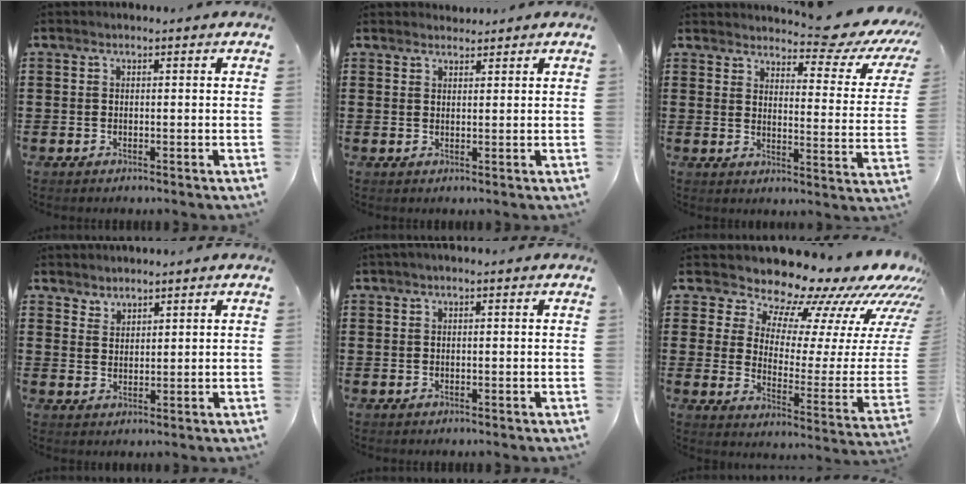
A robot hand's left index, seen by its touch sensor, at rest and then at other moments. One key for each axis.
{"total": 1.8, "fx": 1.7, "fy": 0.5, "fz": -0.1, "tx": -0.003, "ty": 0.001, "tz": 0.034}
{"total": 6.1, "fx": 5.6, "fy": 0.3, "fz": 2.4, "tx": -0.042, "ty": -0.047, "tz": 0.087}
{"total": 2.5, "fx": 2.3, "fy": 0.8, "fz": -0.4, "tx": 0.001, "ty": -0.002, "tz": 0.045}
{"total": 0.6, "fx": 0.2, "fy": 0.0, "fz": 0.5, "tx": -0.010, "ty": 0.000, "tz": 0.003}
{"total": 10.6, "fx": 9.9, "fy": 3.0, "fz": 2.3, "tx": -0.053, "ty": -0.111, "tz": 0.158}